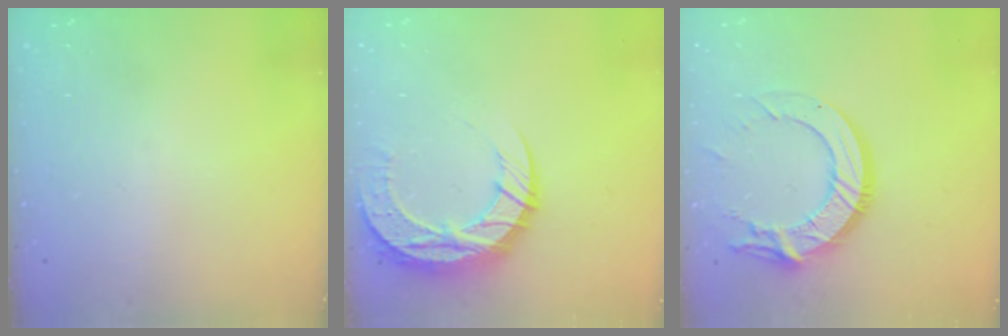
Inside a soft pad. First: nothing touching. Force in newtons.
{"total": 13.1, "press": 13.1, "slide": 0.9}
{"total": 14.7, "press": 14.6, "slide": 1.4}